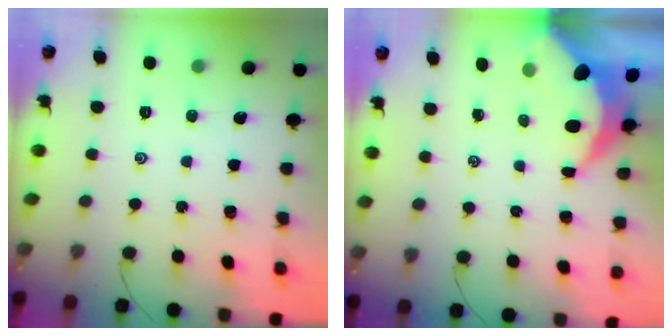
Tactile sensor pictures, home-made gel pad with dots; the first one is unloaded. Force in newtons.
{"total": 6.3, "press": 6.2, "slide": 0.9}